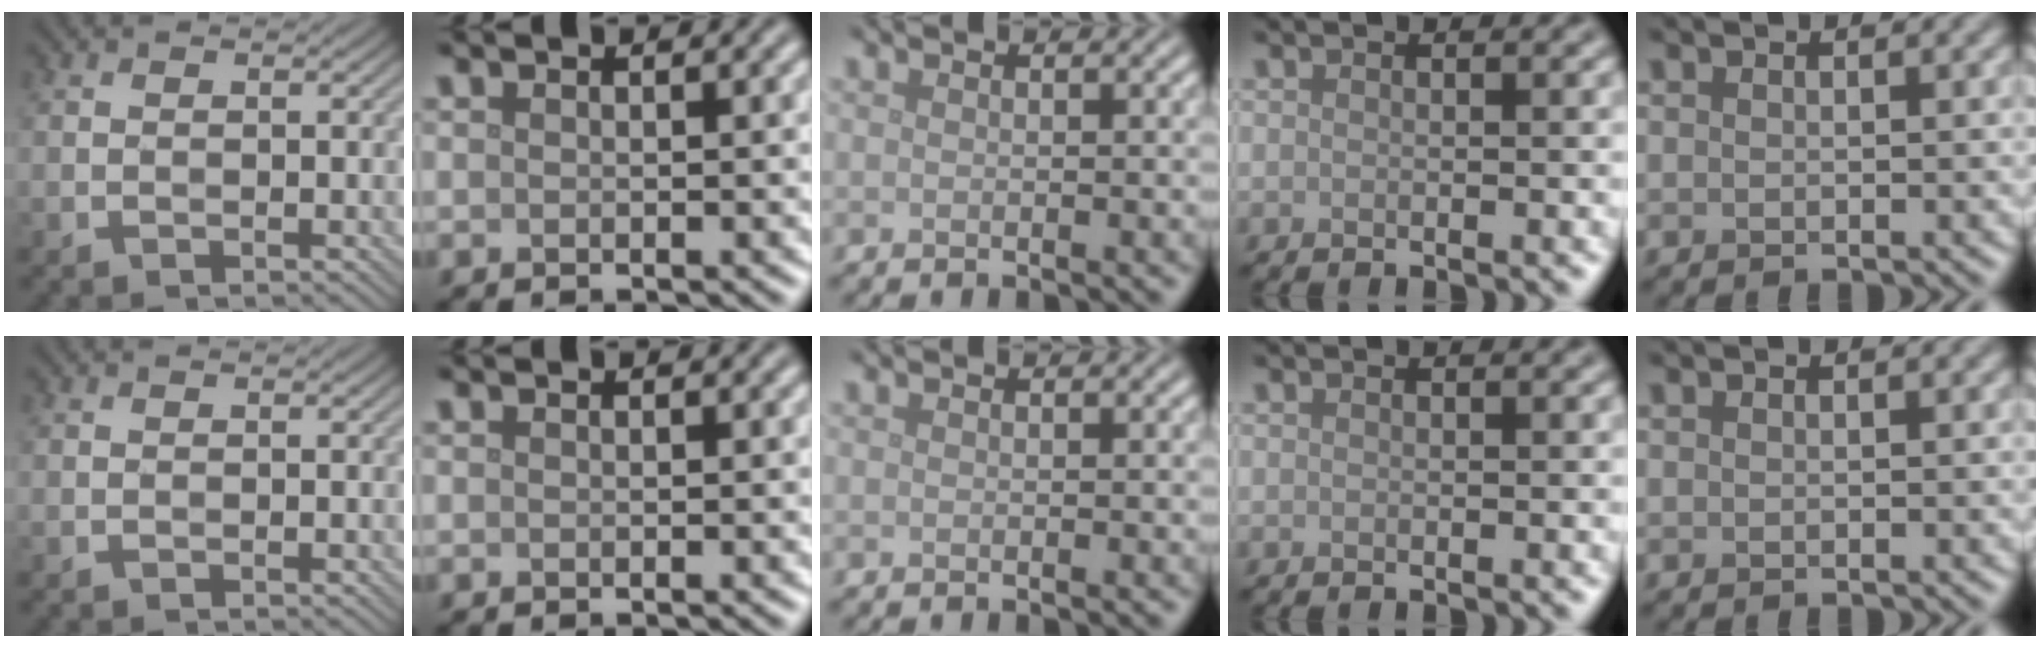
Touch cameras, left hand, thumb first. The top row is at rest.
{}